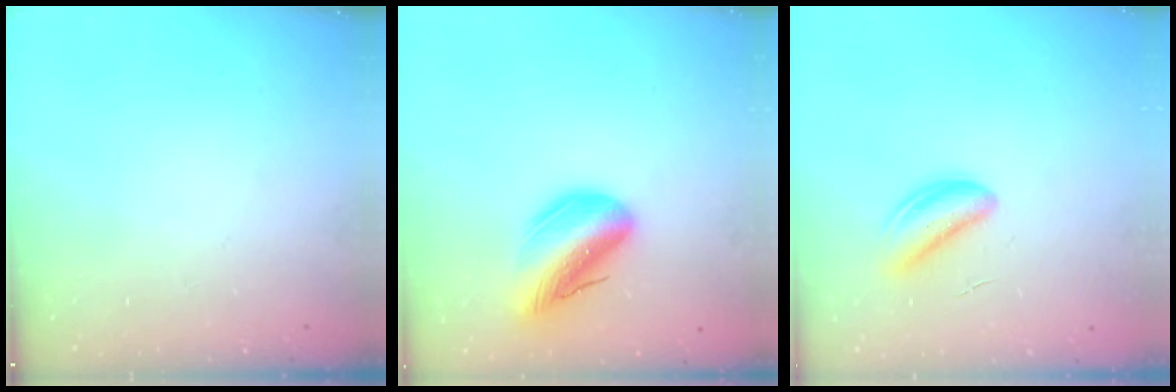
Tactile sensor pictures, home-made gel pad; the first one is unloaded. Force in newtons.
{"total": 15.0, "press": 14.5, "slide": 3.8}
{"total": 4.2, "press": 4.2, "slide": 0.9}